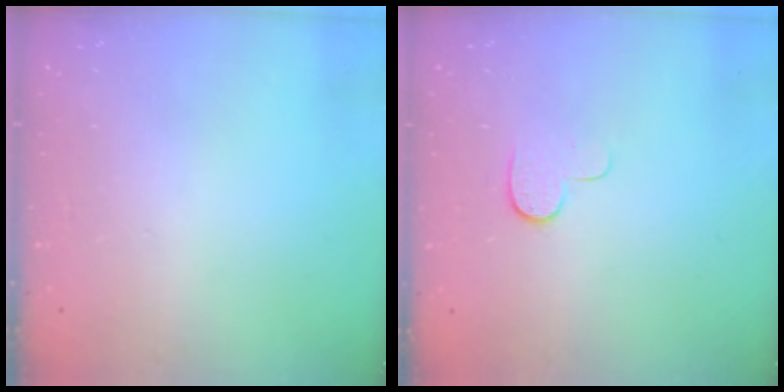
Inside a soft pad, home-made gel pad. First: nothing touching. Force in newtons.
{"total": 5.7, "press": 5.7, "slide": 0.6}